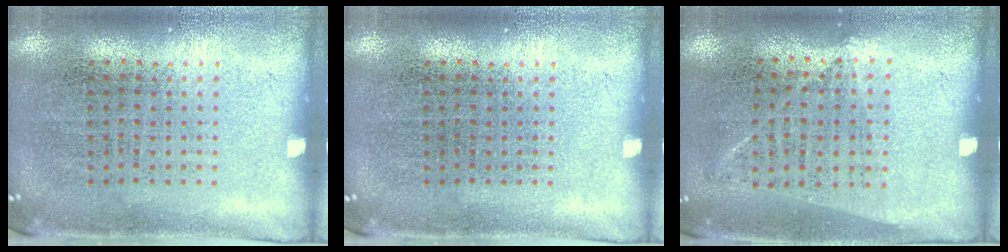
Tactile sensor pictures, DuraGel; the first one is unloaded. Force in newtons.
{"total": 0.0}
{"total": 1.0, "press": 0.9, "slide": 0.5}